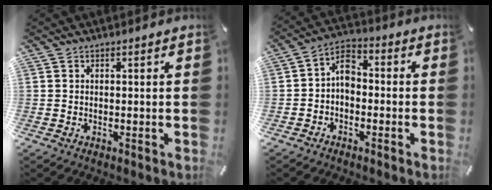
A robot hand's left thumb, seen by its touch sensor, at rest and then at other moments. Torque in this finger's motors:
{"motor_torque": [0.23, -0.04, 0.48, 0.37, -0.01]}